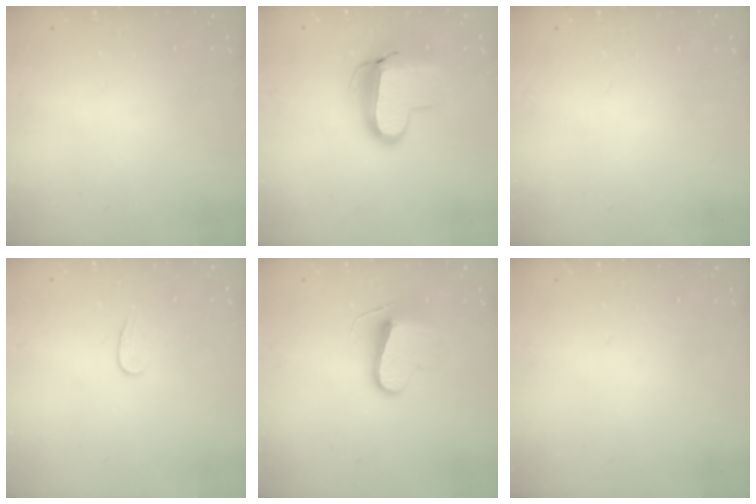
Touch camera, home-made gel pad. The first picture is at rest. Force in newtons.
{"total": 12.4, "press": 12.4, "slide": 1.0}
{"total": 0.0}
{"total": 5.8, "press": 5.8, "slide": 0.3}
{"total": 9.2, "press": 9.2, "slide": 0.3}
{"total": 0.0}